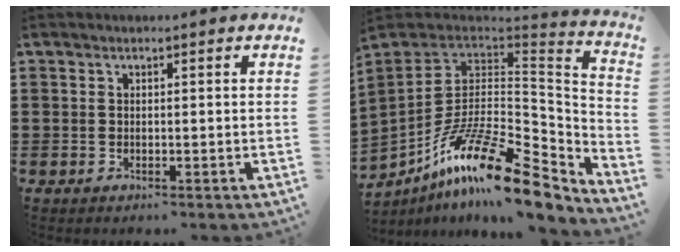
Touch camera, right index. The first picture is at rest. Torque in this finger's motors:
{"motor_torque": [0.38, 0.57, -0.14, -0.21]}